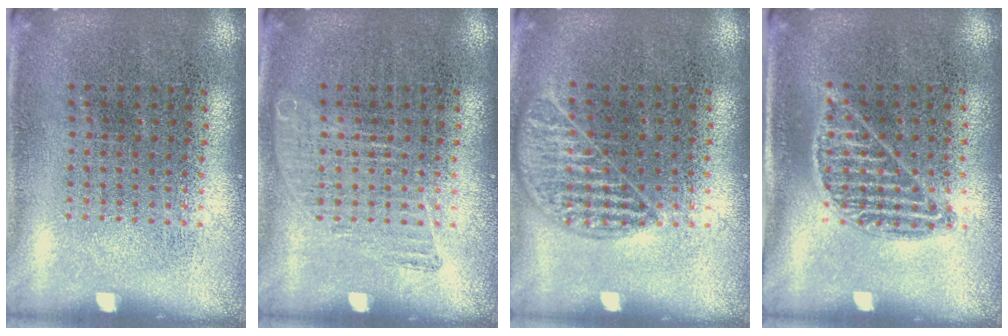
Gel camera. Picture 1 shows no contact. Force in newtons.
{"total": 1.0, "press": 1.0, "slide": 0.2}
{"total": 1.1, "press": 1.0, "slide": 0.4}
{"total": 0.9, "press": 0.9, "slide": 0.4}